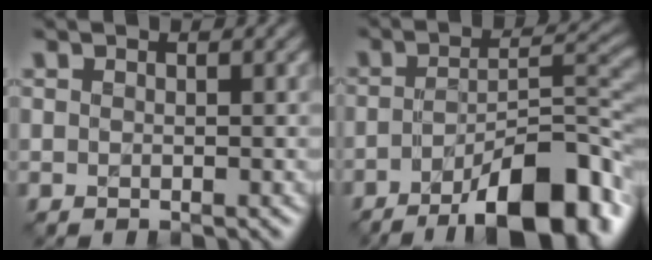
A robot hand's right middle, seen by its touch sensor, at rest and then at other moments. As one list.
[{"total": 11.2, "force": [-6.5, 3.2, 8.5], "torque": [-0.122, 0.003, -0.104]}]